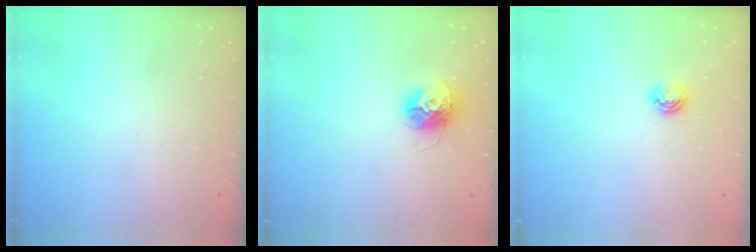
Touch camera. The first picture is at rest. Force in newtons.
{"total": 11.8, "press": 11.8, "slide": 0.9}
{"total": 5.0, "press": 5.0, "slide": 0.6}